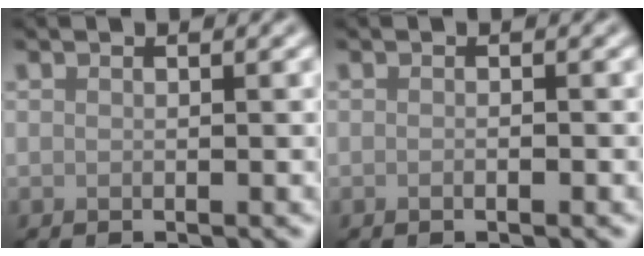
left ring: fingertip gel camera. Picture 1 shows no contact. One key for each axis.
{"total": 0.8, "fx": -0.2, "fy": 0.3, "fz": 0.7, "tx": -0.006, "ty": -0.003, "tz": -0.003}